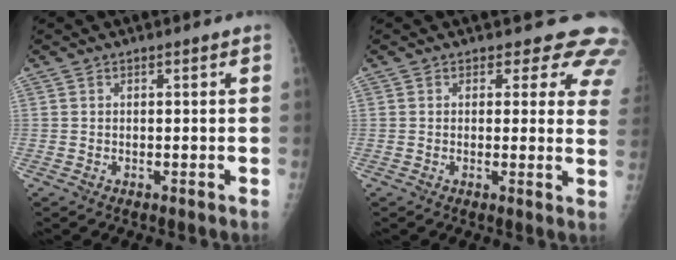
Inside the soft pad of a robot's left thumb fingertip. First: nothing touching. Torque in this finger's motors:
{"motor_torque": [0.29, 0.12, 0.18, 0.02, 0.10]}